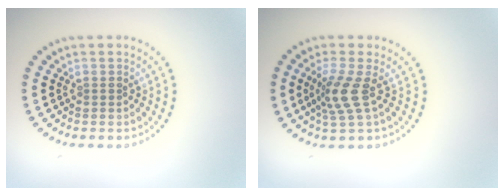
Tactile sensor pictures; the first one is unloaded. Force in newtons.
{"total": 3.0, "press": 2.2, "slide": 2.0}